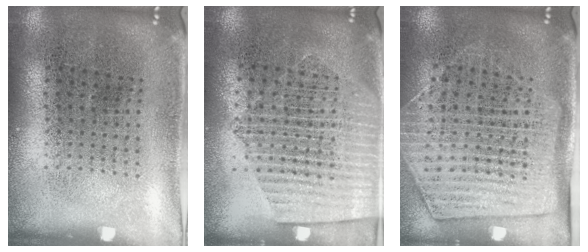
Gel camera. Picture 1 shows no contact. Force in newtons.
{"total": 1.8, "press": 1.6, "slide": 0.8}
{"total": 1.8, "press": 1.5, "slide": 1.1}